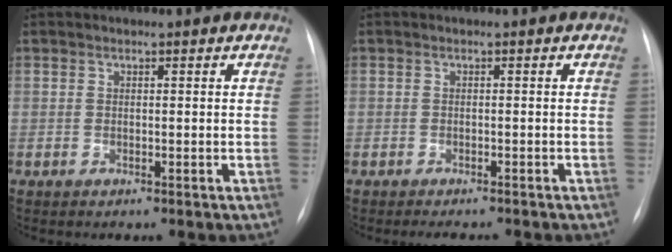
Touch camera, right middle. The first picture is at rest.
{"total": 2.8, "force": [-2.5, 0.9, 1.0], "torque": [-0.011, -0.005, -0.030]}